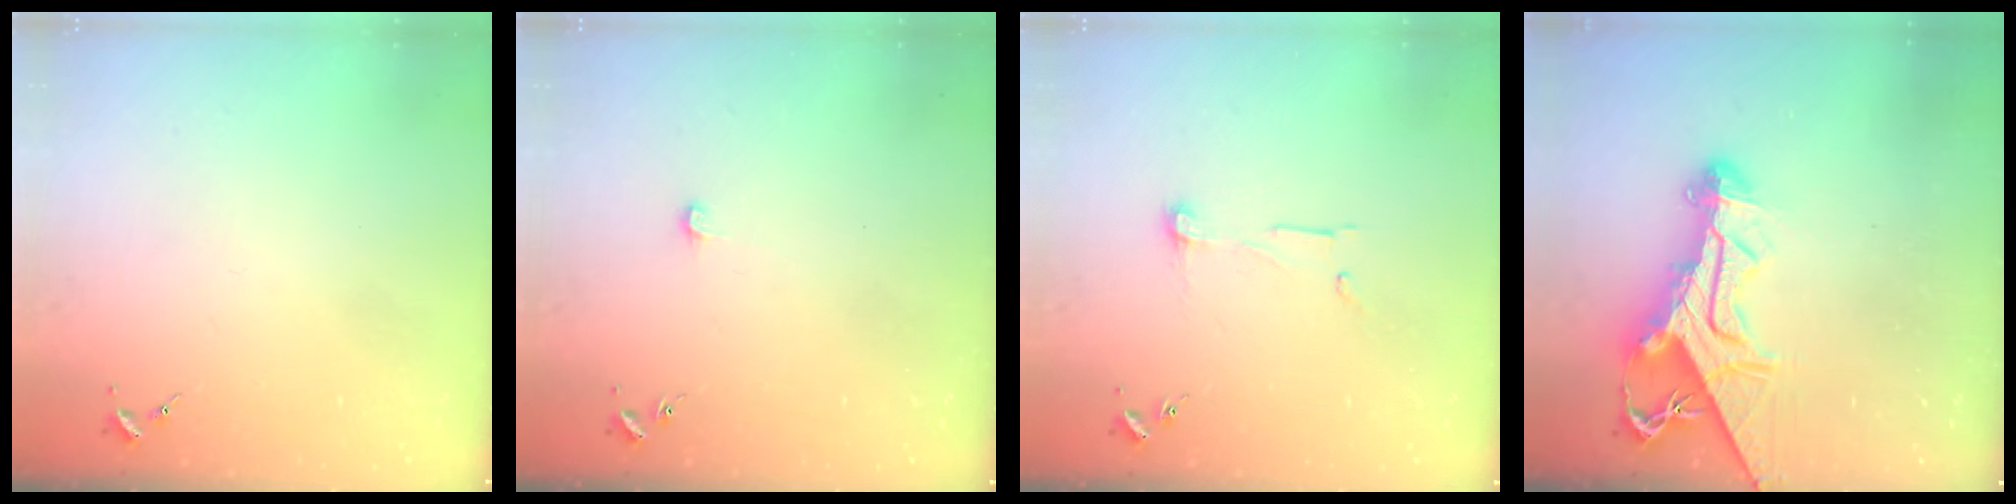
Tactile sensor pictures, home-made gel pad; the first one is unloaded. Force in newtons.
{"total": 4.4, "press": 4.3, "slide": 0.4}
{"total": 6.9, "press": 6.9, "slide": 0.5}
{"total": 15.7, "press": 15.6, "slide": 1.6}